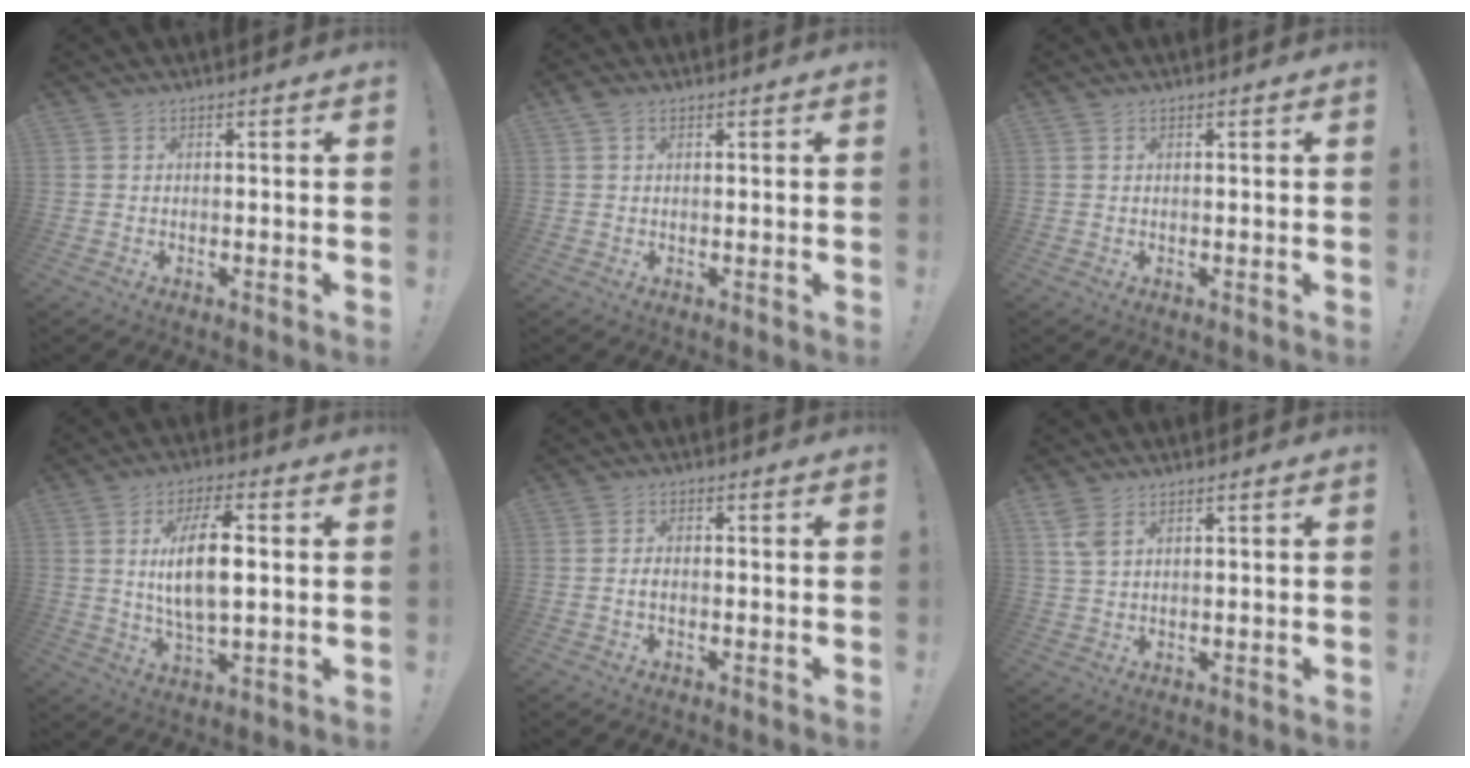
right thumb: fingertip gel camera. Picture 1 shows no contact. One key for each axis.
{"total": 1.8, "fx": 1.0, "fy": 1.1, "fz": 1.1, "tx": -0.032, "ty": 0.006, "tz": 0.020}
{"total": 0.0}
{"total": 13.3, "fx": 1.8, "fy": 5.5, "fz": 12.0, "tx": -0.222, "ty": -0.004, "tz": 0.023}
{"total": 1.6, "fx": -0.5, "fy": 0.7, "fz": 1.3, "tx": -0.028, "ty": 0.005, "tz": -0.008}
{"total": 3.7, "fx": 2.2, "fy": 1.6, "fz": 2.4, "tx": -0.043, "ty": -0.008, "tz": 0.041}